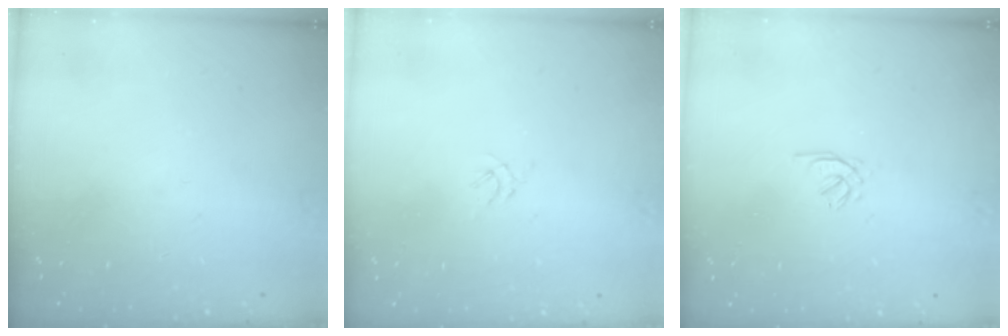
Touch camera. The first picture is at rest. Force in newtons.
{"total": 1.2, "press": 1.1, "slide": 0.5}
{"total": 0.9, "press": 0.8, "slide": 0.4}